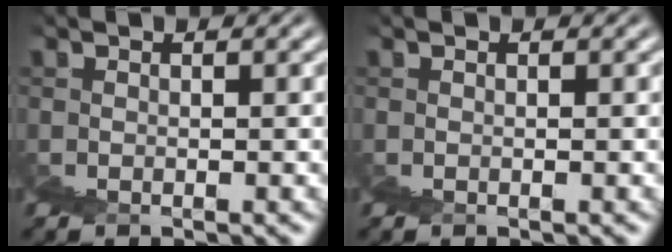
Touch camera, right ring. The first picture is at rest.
{"total": 0.0}